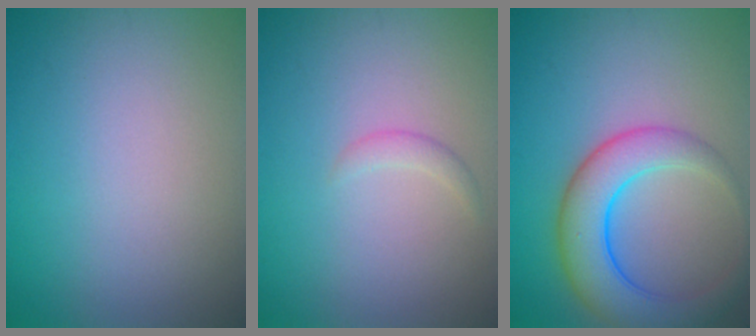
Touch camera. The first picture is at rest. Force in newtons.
{"total": 1.0, "press": 1.0, "slide": 0.1}
{"total": 6.3, "press": 6.2, "slide": 0.4}